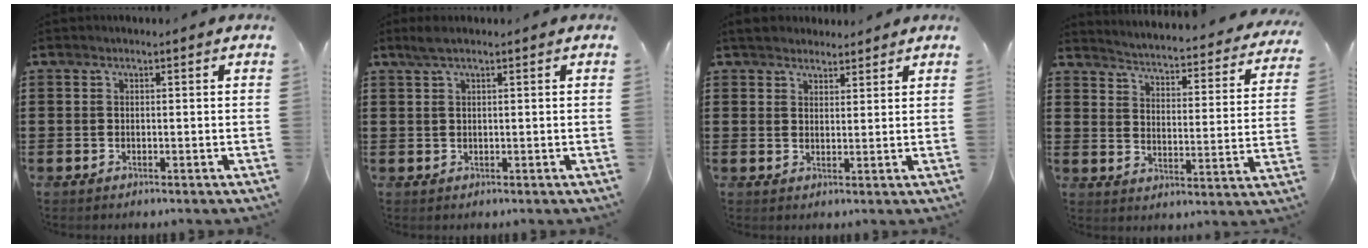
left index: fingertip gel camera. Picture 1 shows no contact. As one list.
[{"total": 1.8, "force": [0.8, 0.1, 1.6], "torque": [-0.033, 0.000, 0.014]}, {"total": 3.0, "force": [2.7, 1.1, 0.2], "torque": [-0.013, 0.002, 0.053]}, {"total": 3.2, "force": [3.1, -0.5, 0.5], "torque": [-0.031, -0.036, 0.043]}]